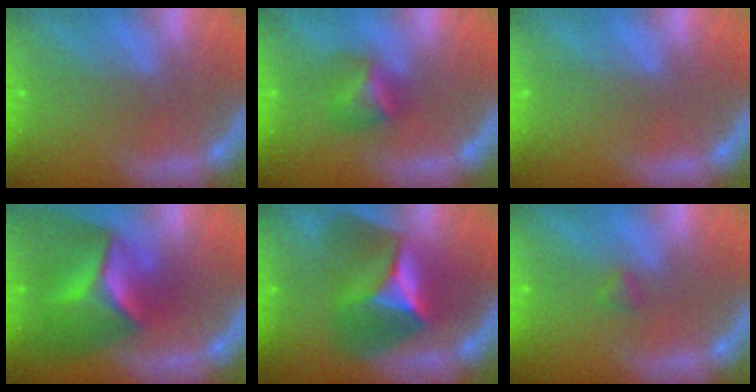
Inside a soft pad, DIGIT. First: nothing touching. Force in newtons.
{"total": 2.9}
{"total": 0.0}
{"total": 10.0}
{"total": 8.5}
{"total": 0.9}